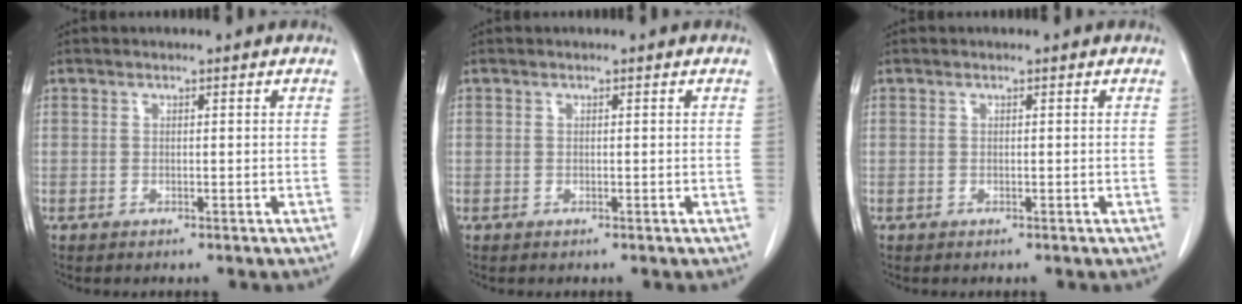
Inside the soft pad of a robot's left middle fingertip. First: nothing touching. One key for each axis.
{"total": 0.0}
{"total": 0.0}